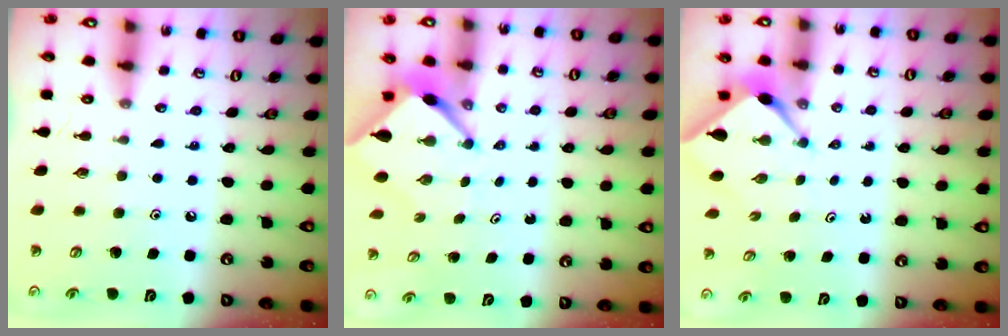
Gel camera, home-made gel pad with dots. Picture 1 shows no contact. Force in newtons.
{"total": 5.0, "press": 5.0, "slide": 0.6}
{"total": 2.3, "press": 2.2, "slide": 0.3}